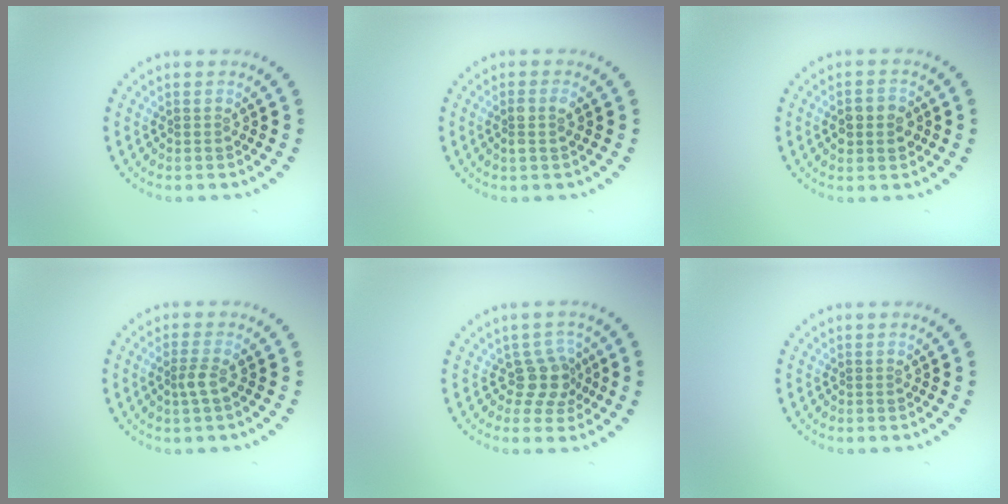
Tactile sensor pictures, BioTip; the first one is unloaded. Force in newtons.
{"total": 1.6, "press": 1.5, "slide": 0.6}
{"total": 3.1, "press": 3.1, "slide": 0.1}
{"total": 1.6, "press": 1.2, "slide": 1.0}
{"total": 2.7, "press": 2.1, "slide": 1.7}
{"total": 0.0}